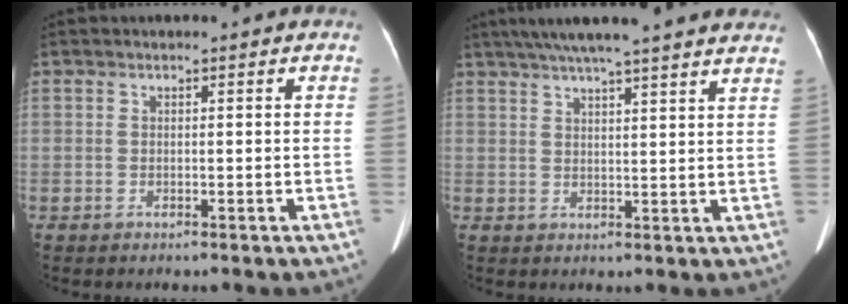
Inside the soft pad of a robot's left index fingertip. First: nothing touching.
{"total": 20.9, "force": [18.1, 0.9, 10.5], "torque": [-0.168, 0.026, 0.231]}